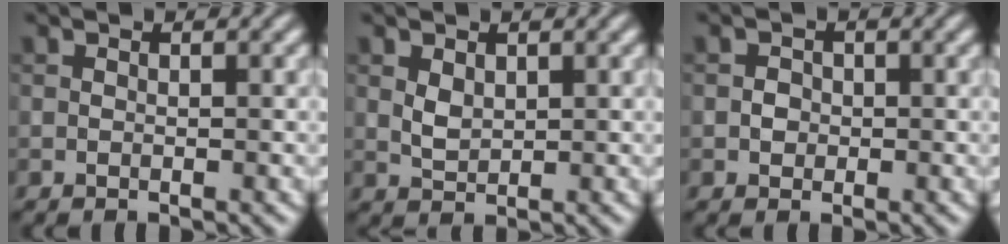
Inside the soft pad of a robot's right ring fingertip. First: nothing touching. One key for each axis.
{"total": 1.6, "fx": 0.6, "fy": 1.1, "fz": 1.0, "tx": -0.024, "ty": -0.002, "tz": 0.017}
{"total": 1.2, "fx": -0.2, "fy": 1.1, "fz": 0.4, "tx": -0.002, "ty": 0.000, "tz": -0.006}